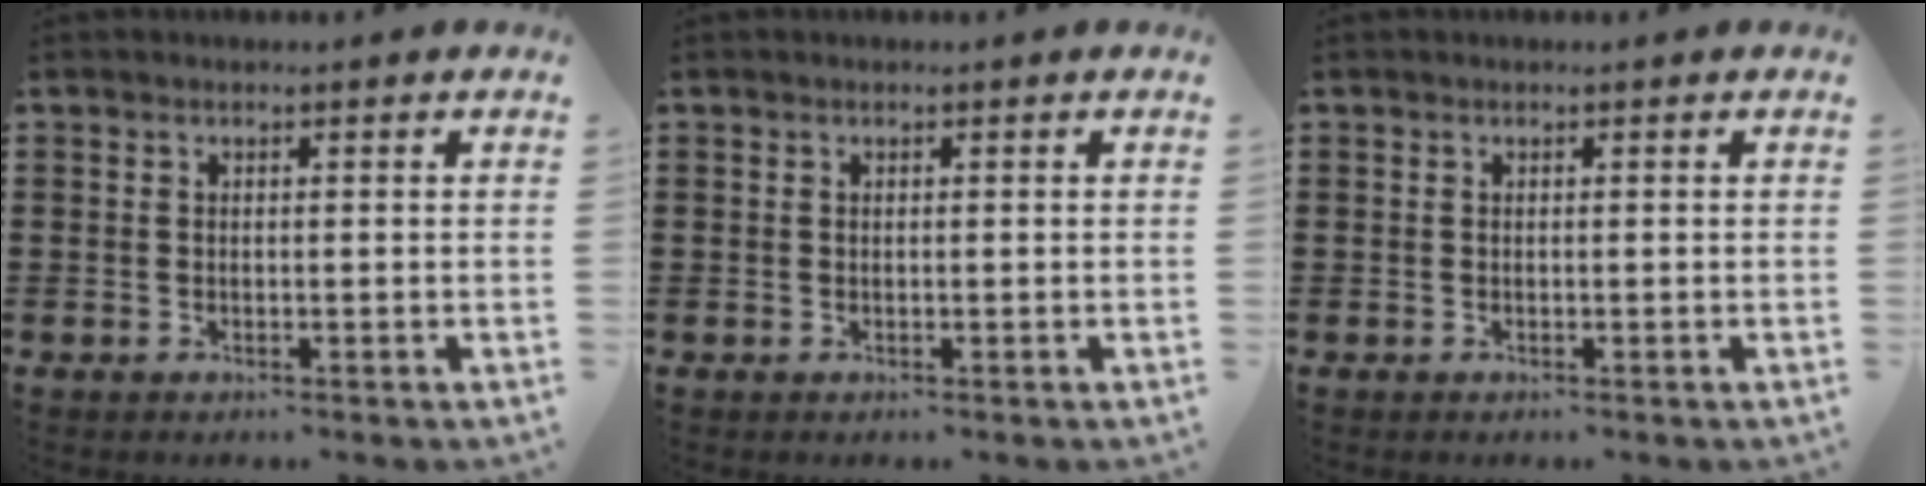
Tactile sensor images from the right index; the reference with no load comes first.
{"total": 0.0}
{"total": 0.0}